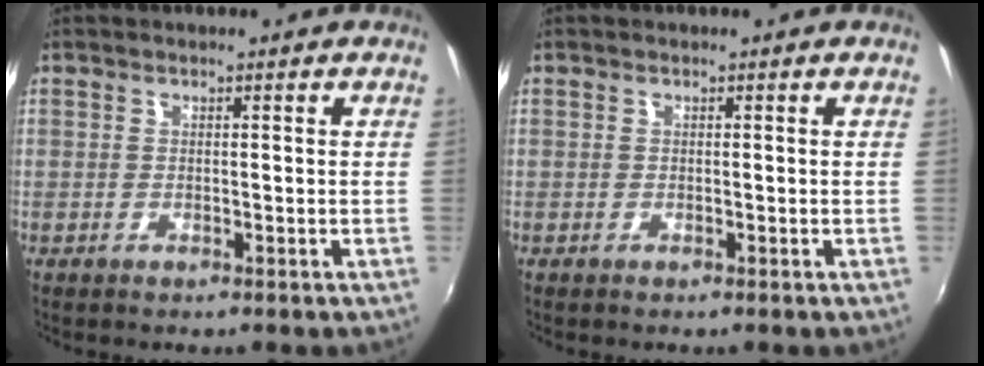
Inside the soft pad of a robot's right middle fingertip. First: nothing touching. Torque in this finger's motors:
{"motor_torque": [0.22, -0.06, 0.05, 0.01]}